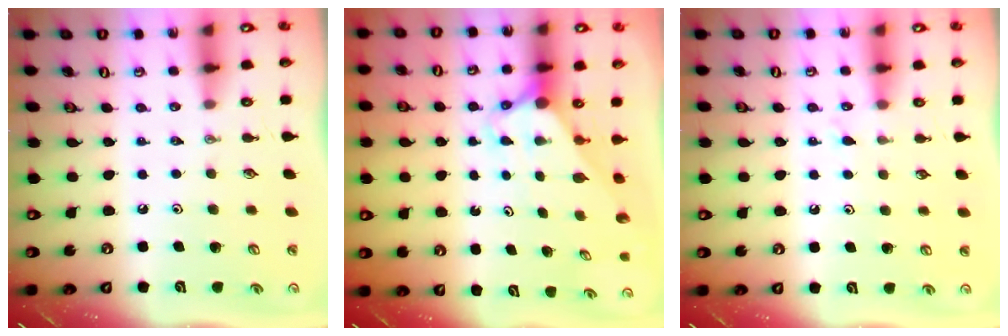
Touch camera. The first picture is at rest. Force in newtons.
{"total": 2.6, "press": 2.6, "slide": 0.1}
{"total": 5.5, "press": 5.5, "slide": 0.6}